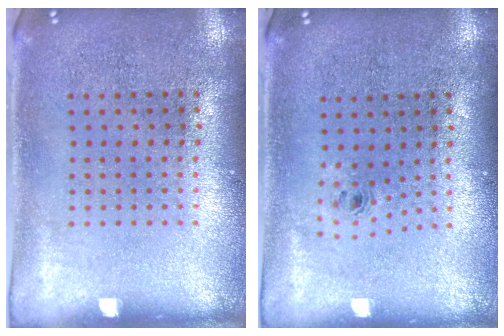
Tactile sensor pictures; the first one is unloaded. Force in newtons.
{"total": 0.6, "press": 0.3, "slide": 0.6}